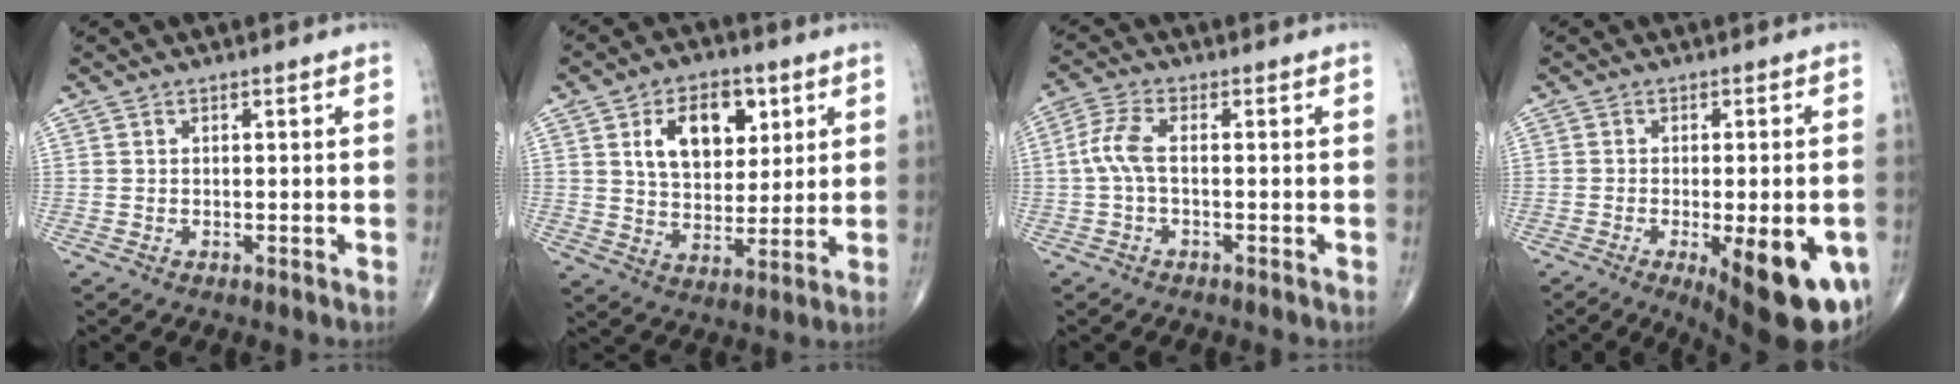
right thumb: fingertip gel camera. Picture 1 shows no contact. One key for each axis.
{"total": 12.8, "fx": 4.7, "fy": 8.1, "fz": 8.8, "tx": -0.098, "ty": -0.016, "tz": 0.082}
{"total": 4.7, "fx": -0.4, "fy": 1.6, "fz": 4.4, "tx": -0.111, "ty": 0.013, "tz": -0.016}
{"total": 18.0, "fx": -6.6, "fy": 6.0, "fz": 15.7, "tx": -0.156, "ty": -0.009, "tz": -0.072}